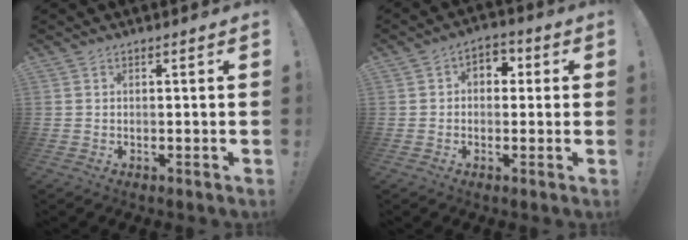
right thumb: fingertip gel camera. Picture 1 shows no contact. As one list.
[{"total": 4.9, "force": [-0.1, 4.1, 2.6], "torque": [-0.043, 0.018, -0.001]}]